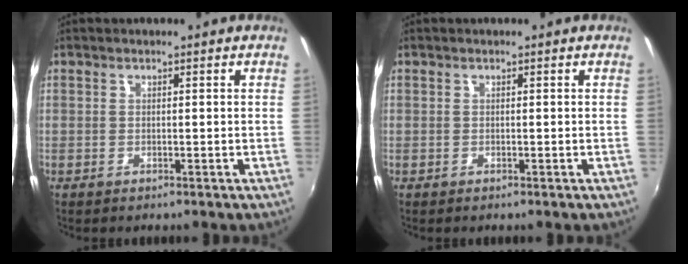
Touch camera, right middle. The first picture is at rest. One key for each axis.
{"total": 0.0}